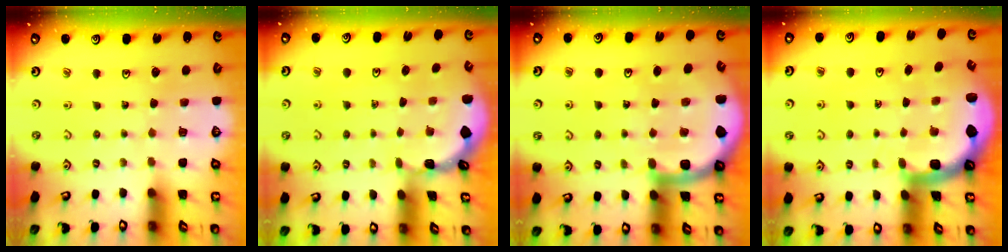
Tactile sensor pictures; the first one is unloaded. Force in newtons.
{"total": 0.0}
{"total": 7.8, "press": 7.8, "slide": 1.0}
{"total": 4.7, "press": 4.5, "slide": 1.5}